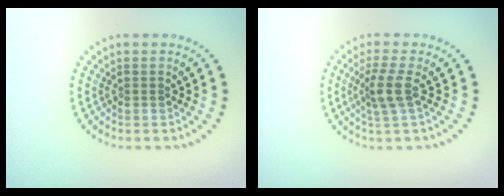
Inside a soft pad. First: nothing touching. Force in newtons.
{"total": 2.6, "press": 2.0, "slide": 1.7}